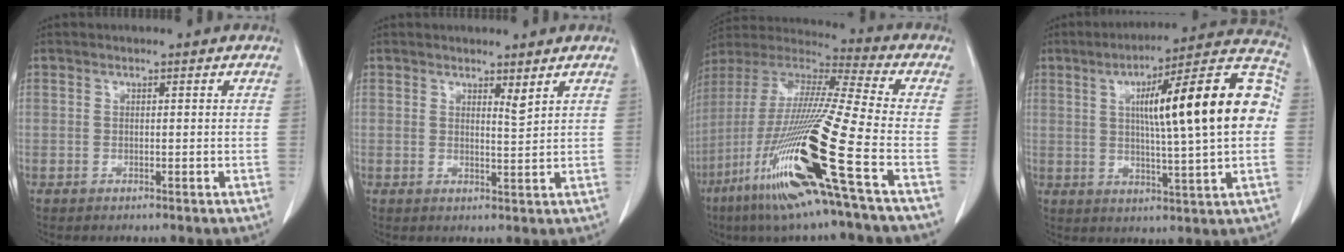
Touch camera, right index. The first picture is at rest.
{"total": 1.7, "force": [1.3, 0.0, 1.0], "torque": [-0.014, -0.011, 0.024]}
{"total": 23.8, "force": [-9.6, -0.6, 21.8], "torque": [-0.445, -0.049, -0.188]}
{"total": 20.1, "force": [2.5, 1.6, 19.9], "torque": [-0.284, 0.032, 0.026]}